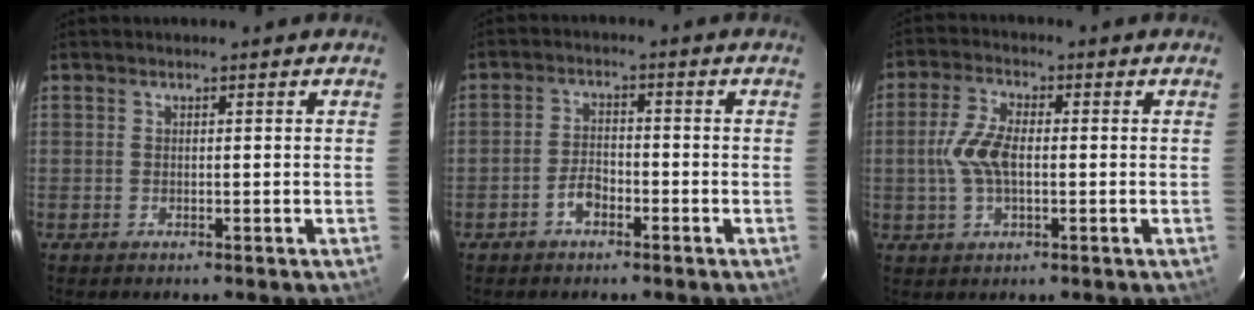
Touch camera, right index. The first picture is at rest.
{"total": 3.7, "force": [-2.3, 1.9, 2.2], "torque": [-0.050, 0.008, -0.043]}
{"total": 7.0, "force": [-0.5, 3.2, 6.2], "torque": [-0.134, 0.008, -0.008]}